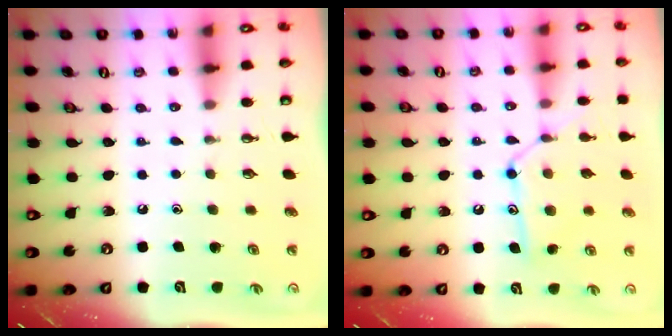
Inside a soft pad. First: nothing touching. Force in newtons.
{"total": 13.7, "press": 13.7, "slide": 0.9}